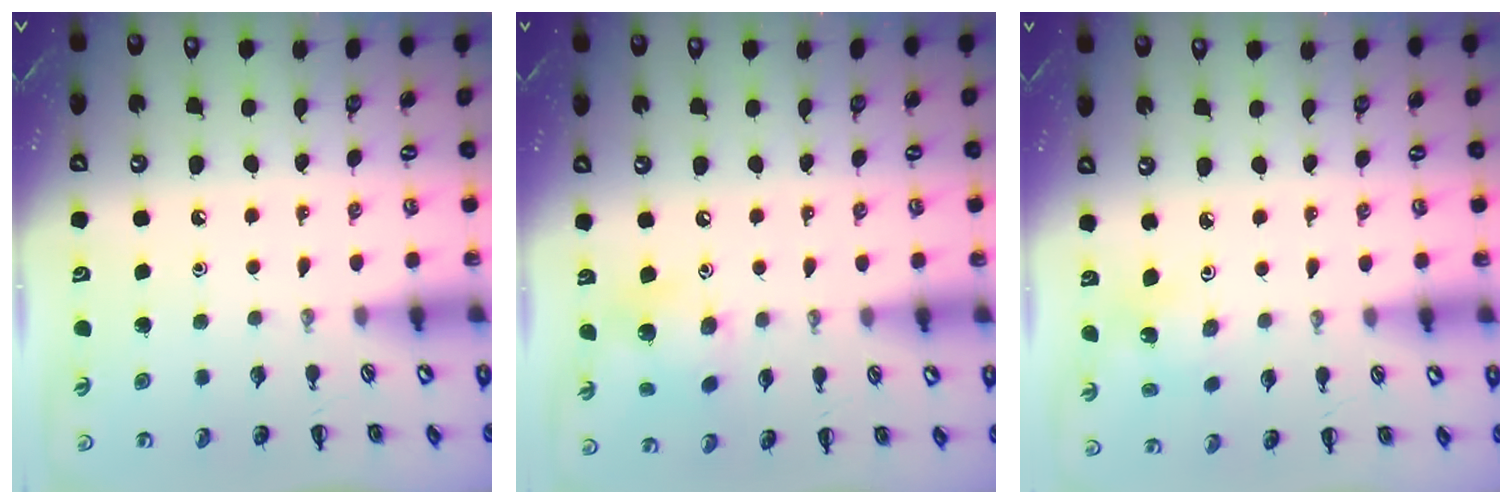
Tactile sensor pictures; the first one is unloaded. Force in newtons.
{"total": 6.9, "press": 6.7, "slide": 1.5}
{"total": 4.0, "press": 3.9, "slide": 1.1}